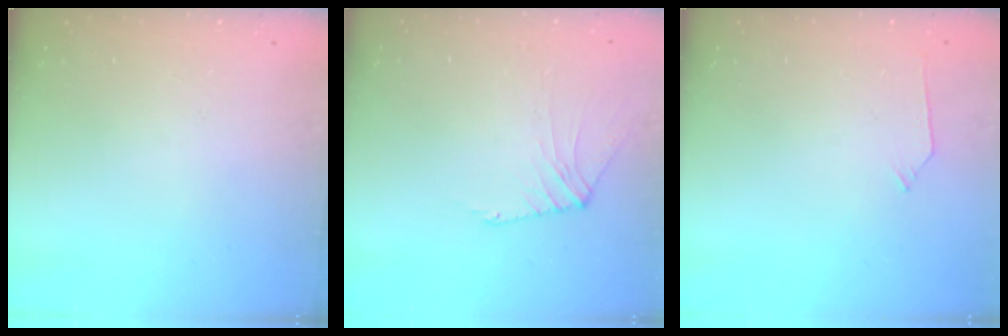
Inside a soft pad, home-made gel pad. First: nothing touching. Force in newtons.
{"total": 4.6, "press": 4.6, "slide": 0.6}
{"total": 4.6, "press": 4.5, "slide": 0.7}